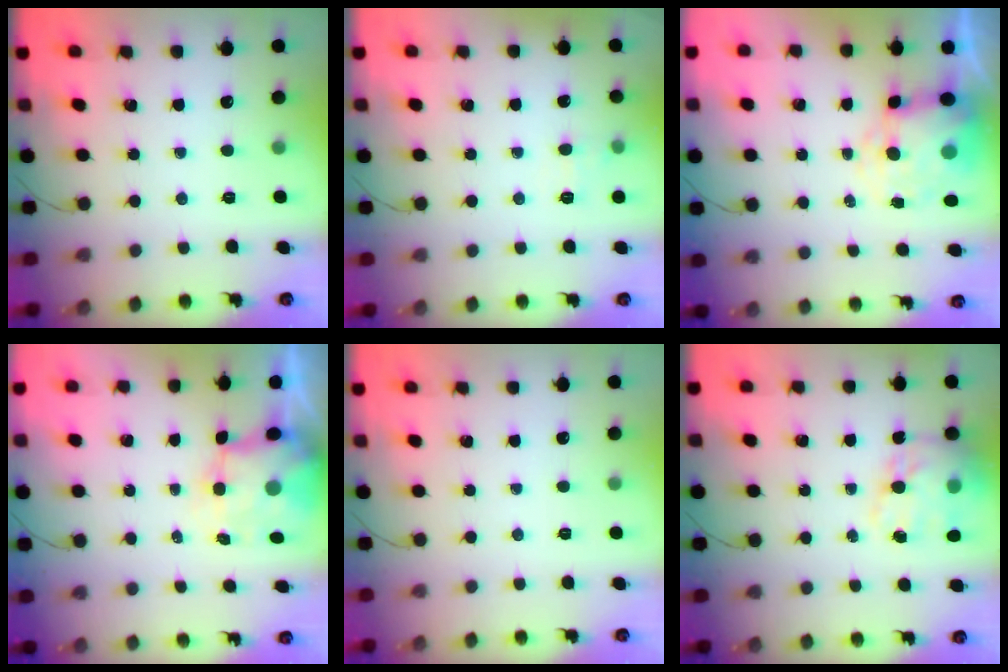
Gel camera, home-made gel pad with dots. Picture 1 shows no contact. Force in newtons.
{"total": 5.3, "press": 5.2, "slide": 1.3}
{"total": 9.8, "press": 9.6, "slide": 2.3}
{"total": 6.1, "press": 5.8, "slide": 2.1}
{"total": 0.0}
{"total": 16.7, "press": 16.2, "slide": 4.0}